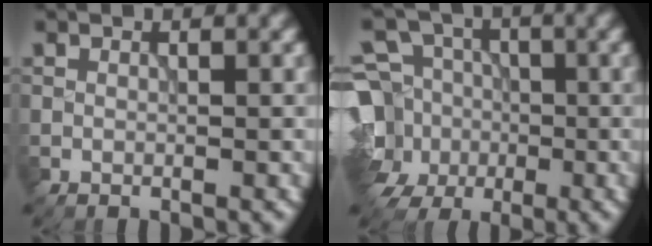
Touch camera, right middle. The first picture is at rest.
{"total": 10.6, "force": [-2.5, 9.2, 4.7], "torque": [-0.104, 0.002, -0.064]}